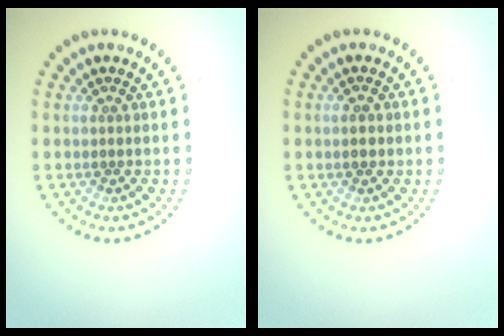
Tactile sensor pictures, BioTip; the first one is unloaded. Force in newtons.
{"total": 1.7, "press": 1.7, "slide": 0.1}